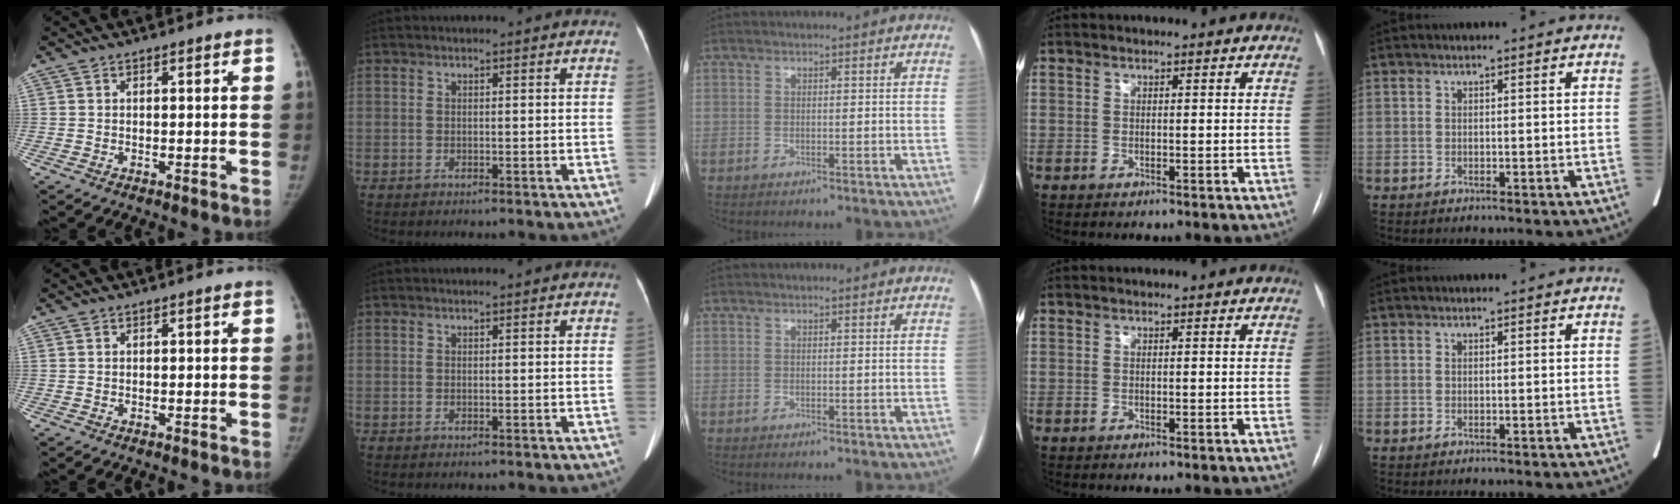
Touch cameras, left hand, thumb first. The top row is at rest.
{"index": {"total": 0.9, "force": [0.8, 0.0, 0.4], "torque": [-0.009, 0.001, 0.010]}}